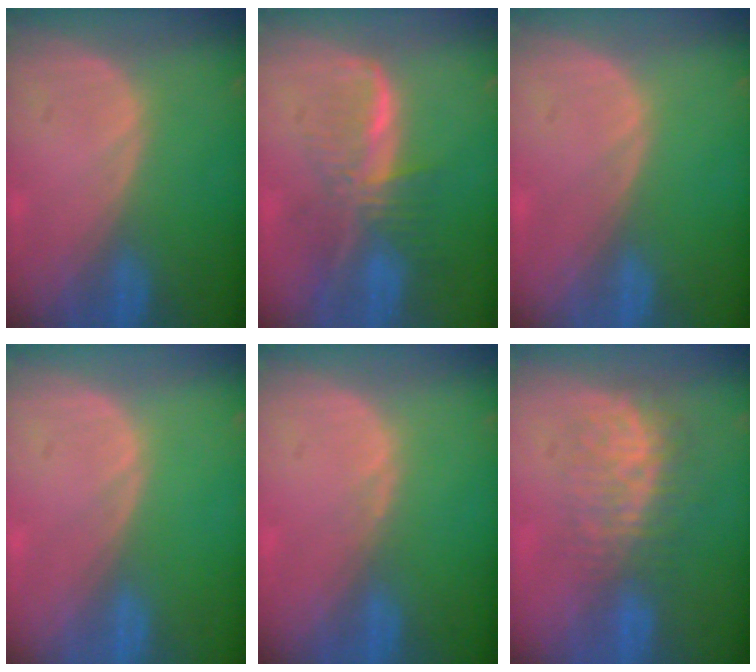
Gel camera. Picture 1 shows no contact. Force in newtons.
{"total": 8.2, "press": 7.0, "slide": 4.2}
{"total": 0.0}
{"total": 0.0}
{"total": 0.6, "press": 0.5, "slide": 0.3}
{"total": 8.3, "press": 7.2, "slide": 4.0}